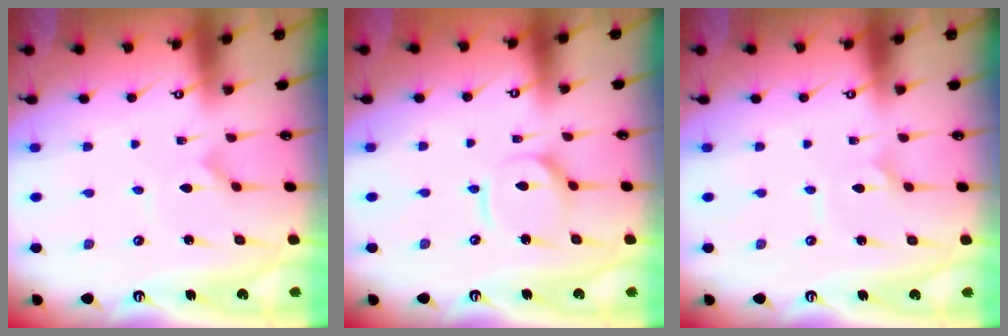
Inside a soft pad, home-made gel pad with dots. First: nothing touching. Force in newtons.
{"total": 6.6, "press": 6.6, "slide": 0.6}
{"total": 1.9, "press": 1.9, "slide": 0.0}